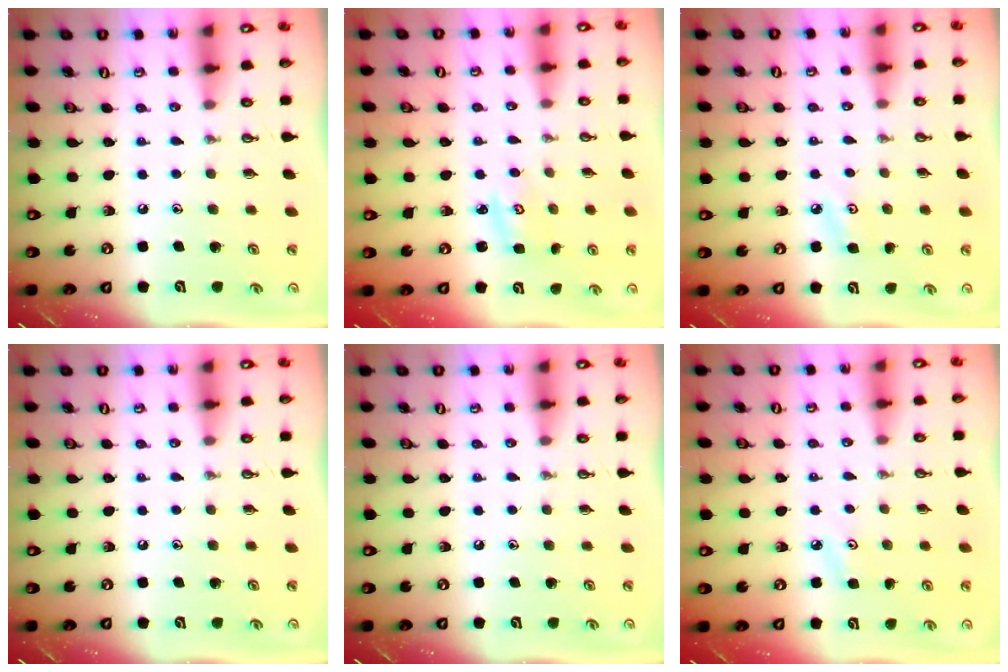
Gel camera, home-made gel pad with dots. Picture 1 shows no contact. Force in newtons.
{"total": 2.8, "press": 2.8, "slide": 0.4}
{"total": 4.1, "press": 4.0, "slide": 0.8}
{"total": 0.0}
{"total": 0.0}
{"total": 3.9, "press": 3.8, "slide": 0.6}